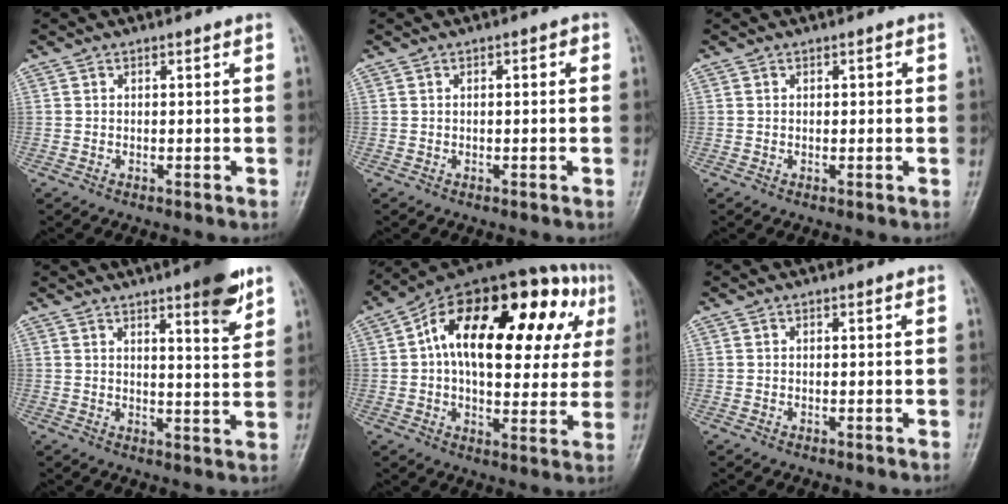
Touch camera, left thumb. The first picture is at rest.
{"total": 1.4, "force": [0.2, 0.6, 1.3], "torque": [-0.017, 0.006, 0.000]}
{"total": 0.7, "force": [0.2, 0.5, 0.4], "torque": [0.003, 0.002, 0.000]}
{"total": 8.6, "force": [5.3, 1.5, 6.6], "torque": [-0.080, -0.031, 0.070]}
{"total": 29.9, "force": [7.9, 15.0, 24.6], "torque": [-0.340, 0.054, 0.112]}
{"total": 0.0}